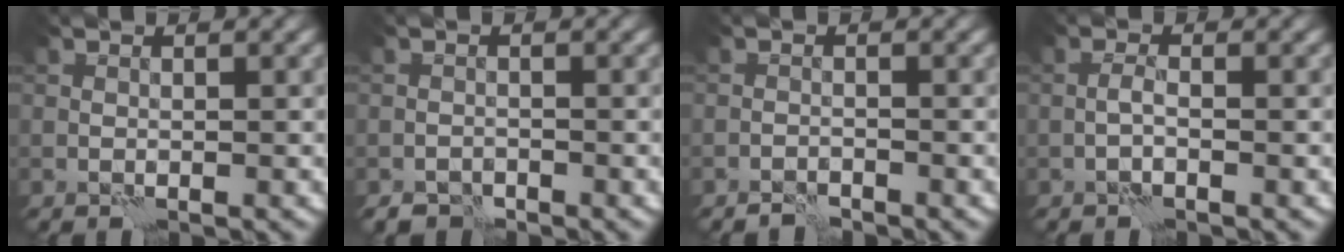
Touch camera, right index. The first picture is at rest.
{"total": 1.7, "force": [-1.6, 0.6, 0.0], "torque": [0.000, 0.001, -0.030]}
{"total": 1.1, "force": [-1.1, -0.1, 0.0], "torque": [0.003, 0.004, -0.023]}
{"total": 0.7, "force": [-0.4, -0.2, 0.5], "torque": [-0.013, 0.004, -0.010]}